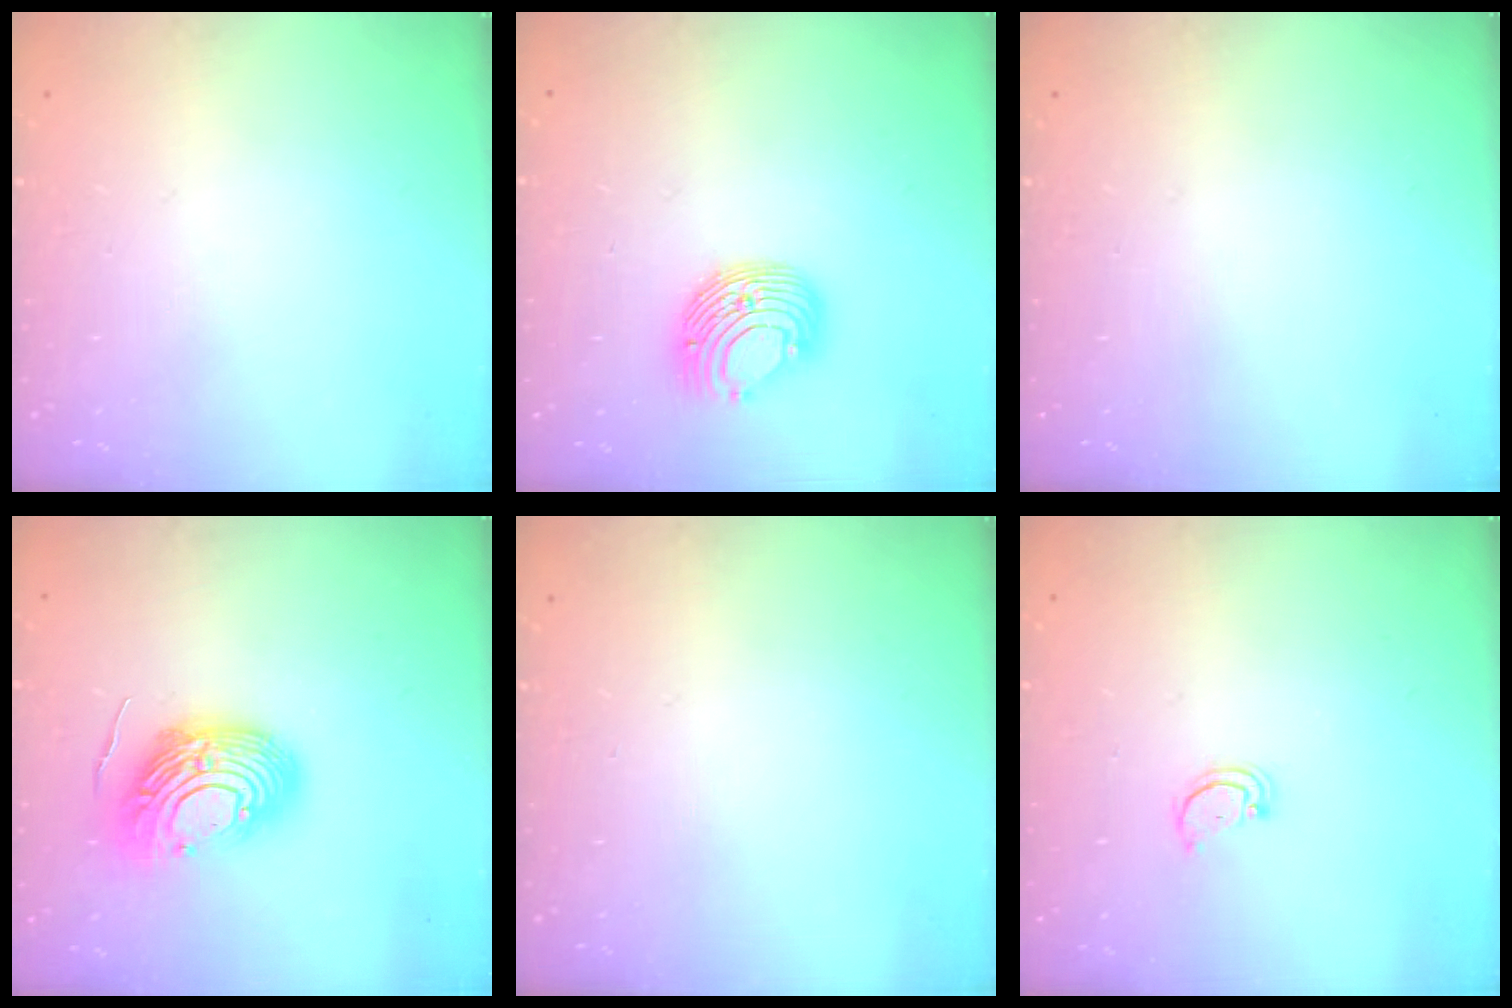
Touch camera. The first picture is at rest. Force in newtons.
{"total": 10.6, "press": 10.6, "slide": 0.3}
{"total": 0.0}
{"total": 14.4, "press": 14.3, "slide": 2.2}
{"total": 0.0}
{"total": 2.1, "press": 2.1, "slide": 0.2}